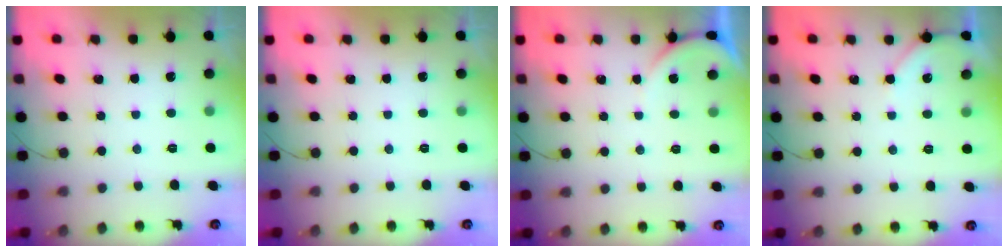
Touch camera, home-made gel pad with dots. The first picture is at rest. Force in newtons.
{"total": 0.0}
{"total": 1.6, "press": 1.6, "slide": 0.4}
{"total": 3.6, "press": 3.5, "slide": 0.6}